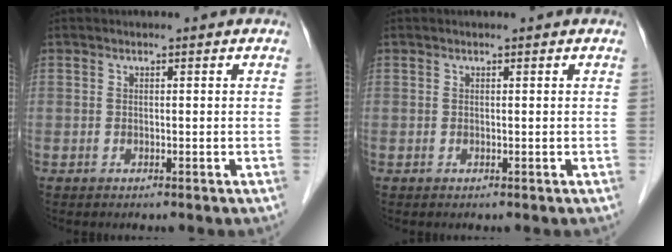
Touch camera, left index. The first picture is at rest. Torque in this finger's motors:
{"motor_torque": [-0.38, 0.03, -0.07, -0.01]}